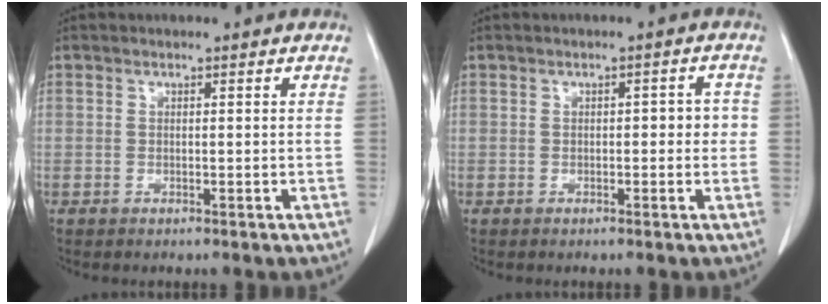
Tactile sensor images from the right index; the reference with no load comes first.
{"total": 2.4, "force": [-0.2, 1.2, 2.1], "torque": [-0.023, 0.012, -0.002]}